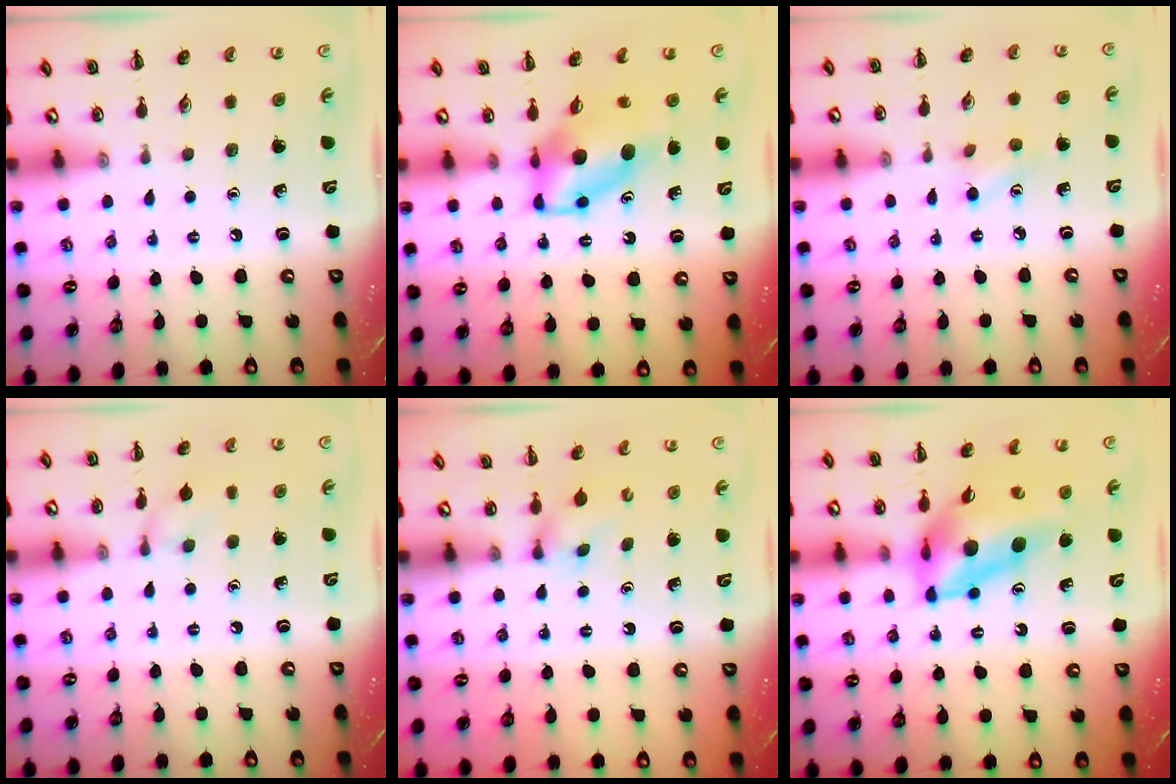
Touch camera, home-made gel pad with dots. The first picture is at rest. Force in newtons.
{"total": 6.1, "press": 6.0, "slide": 1.4}
{"total": 4.3, "press": 4.1, "slide": 1.2}
{"total": 6.9, "press": 6.5, "slide": 2.2}
{"total": 2.9, "press": 2.7, "slide": 1.1}
{"total": 11.7, "press": 11.0, "slide": 3.8}